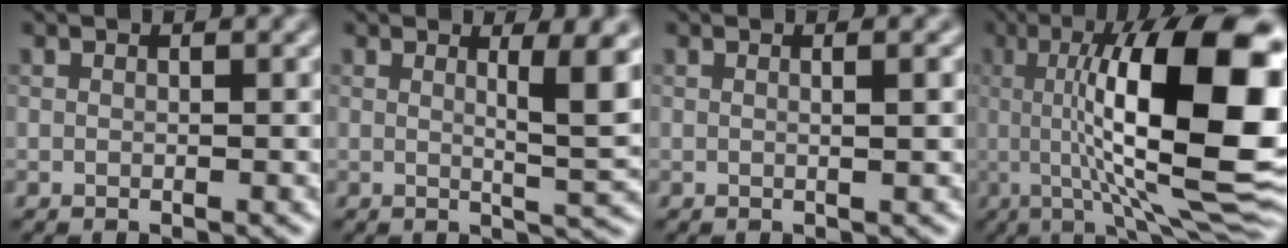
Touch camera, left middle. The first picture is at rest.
{"total": 4.6, "force": [1.3, 0.8, 4.4], "torque": [-0.058, -0.007, 0.020]}
{"total": 1.6, "force": [0.3, 0.5, 1.5], "torque": [-0.019, 0.005, -0.005]}
{"total": 17.5, "force": [1.6, 4.8, 16.8], "torque": [-0.227, 0.010, 0.025]}